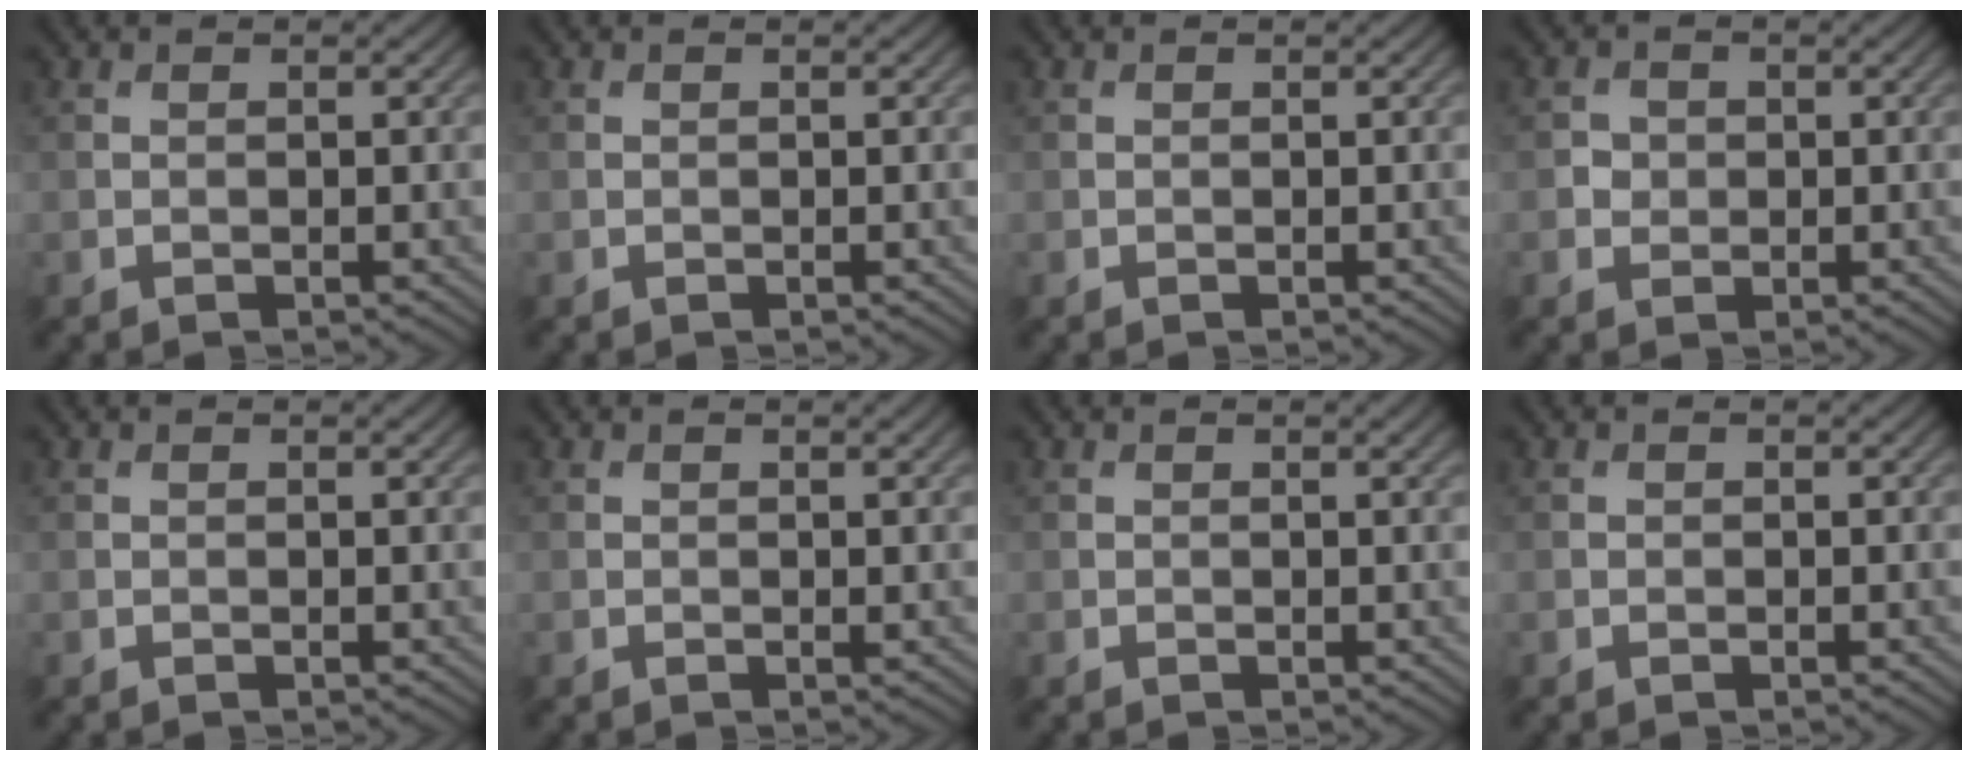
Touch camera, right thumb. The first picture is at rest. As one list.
[{"total": 0.0}, {"total": 0.0}, {"total": 1.7, "force": [-0.1, 1.6, 0.4], "torque": [-0.005, -0.002, -0.003]}, {"total": 0.0}, {"total": 0.6, "force": [0.2, 0.0, 0.5], "torque": [-0.008, 0.001, 0.003]}, {"total": 0.6, "force": [0.3, 0.0, 0.6], "torque": [-0.007, 0.002, 0.004]}, {"total": 0.0}]